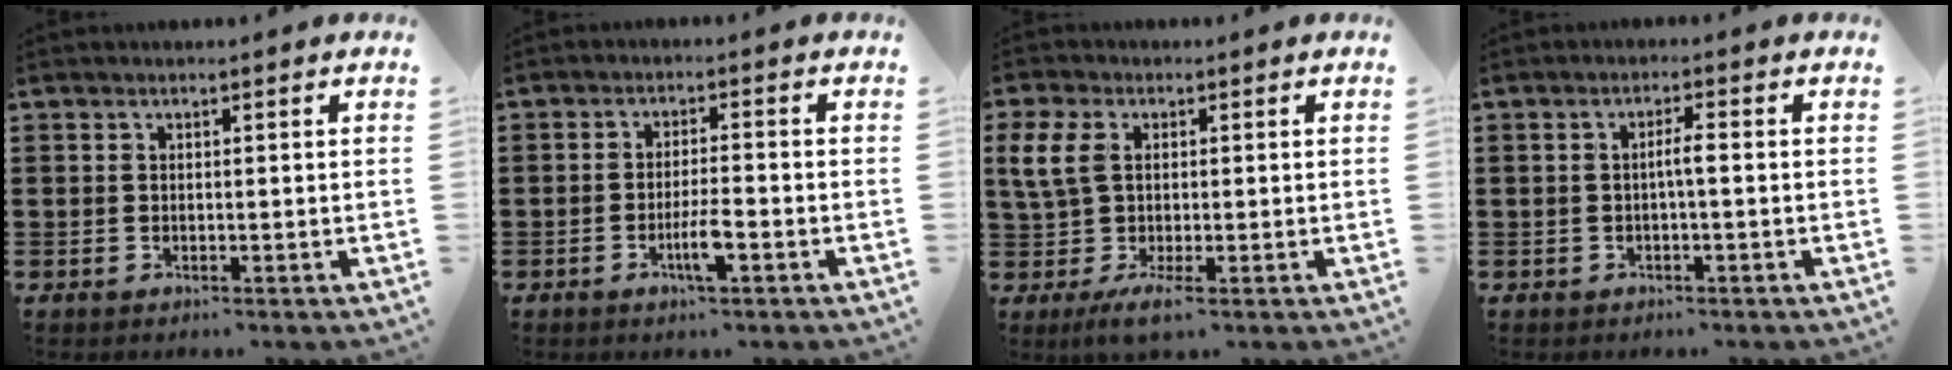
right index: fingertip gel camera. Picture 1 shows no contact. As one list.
[{"total": 4.1, "force": [-1.9, 0.5, 3.6], "torque": [-0.067, -0.002, -0.036]}, {"total": 7.4, "force": [-0.5, 3.5, 6.5], "torque": [-0.150, -0.006, -0.011]}, {"total": 2.0, "force": [-0.4, 0.1, 2.0], "torque": [-0.039, 0.002, -0.009]}]